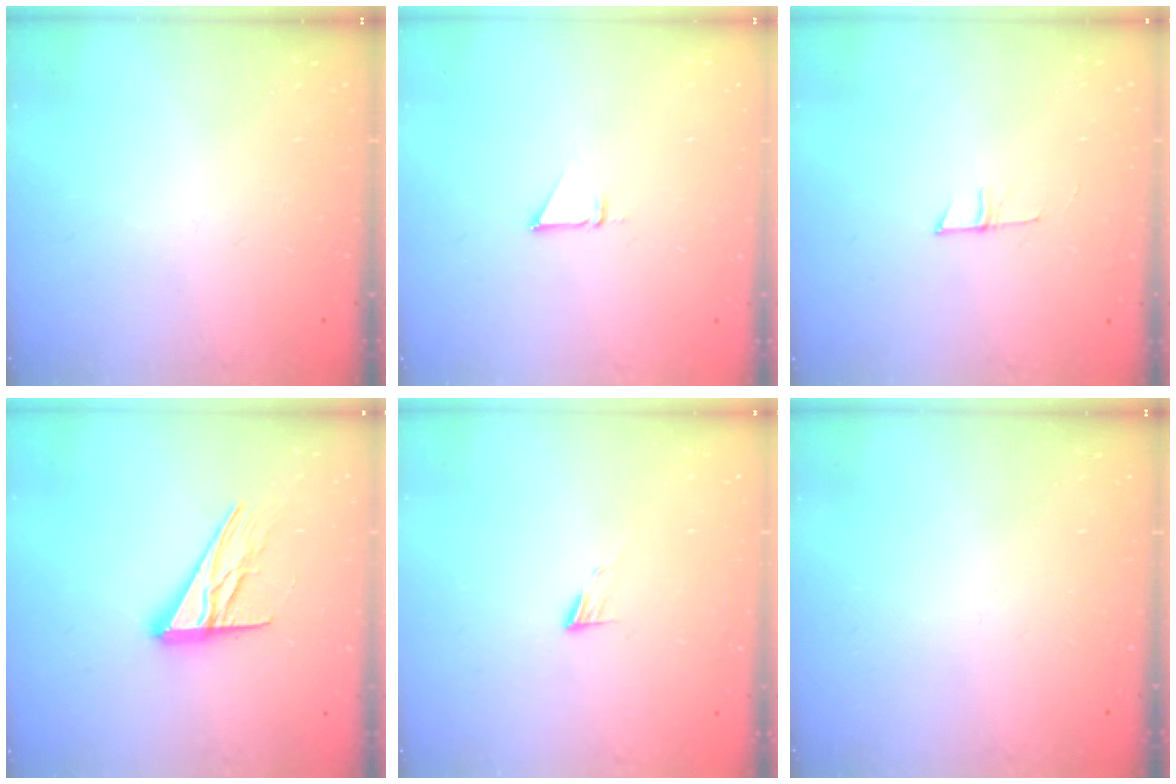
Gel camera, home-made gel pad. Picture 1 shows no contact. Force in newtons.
{"total": 2.5, "press": 2.5, "slide": 0.1}
{"total": 4.7, "press": 4.7, "slide": 0.3}
{"total": 13.9, "press": 13.8, "slide": 1.3}
{"total": 5.0, "press": 4.9, "slide": 0.5}
{"total": 0.0}